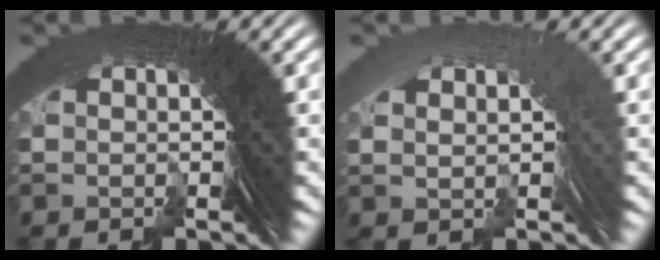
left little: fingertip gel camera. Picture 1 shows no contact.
{"total": 1.2, "force": [0.5, -0.2, 1.1], "torque": [-0.008, 0.018, 0.014]}